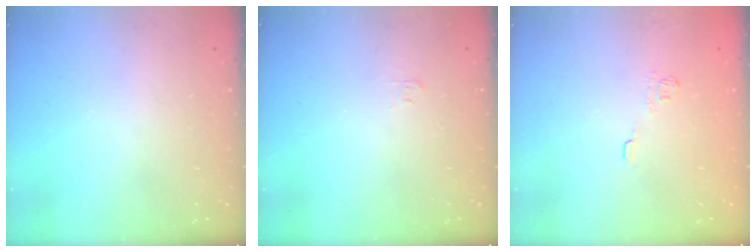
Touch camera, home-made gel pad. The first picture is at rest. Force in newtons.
{"total": 3.0, "press": 3.0, "slide": 0.3}
{"total": 7.1, "press": 7.0, "slide": 1.5}